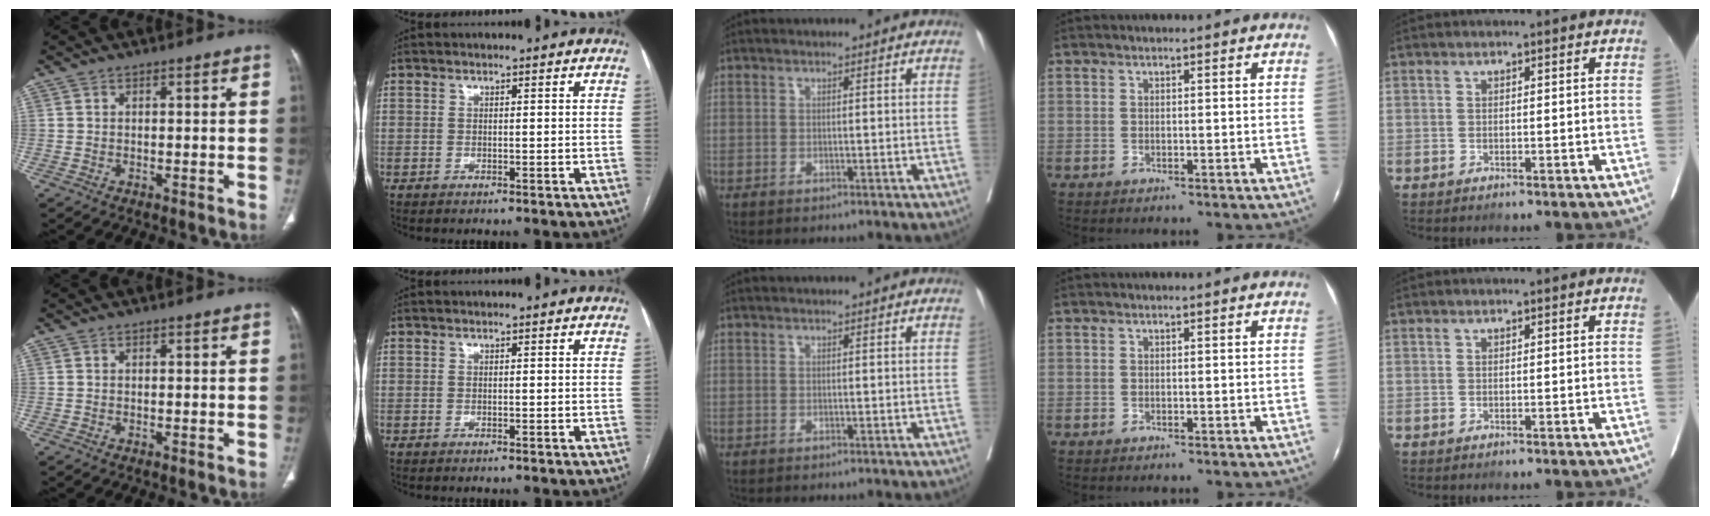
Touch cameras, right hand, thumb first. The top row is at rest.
{}